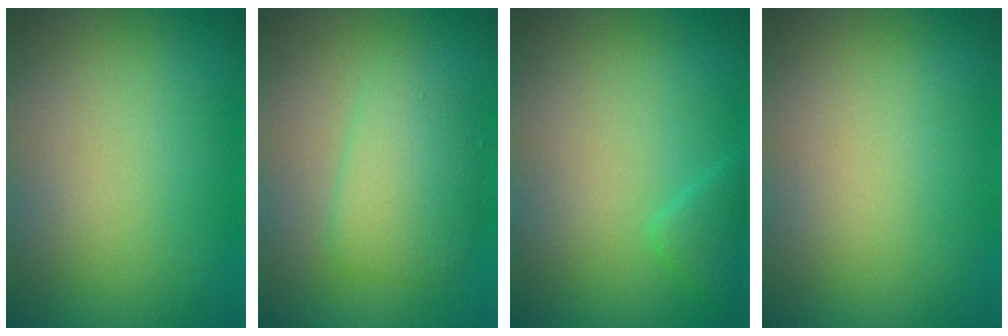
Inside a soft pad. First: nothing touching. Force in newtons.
{"total": 3.5, "press": 3.5, "slide": 0.1}
{"total": 1.8, "press": 1.8, "slide": 0.2}
{"total": 0.0}